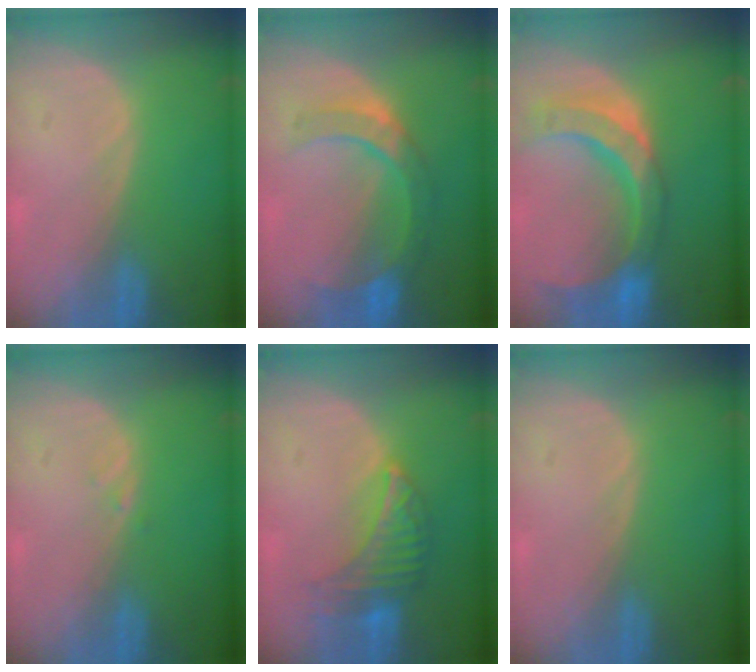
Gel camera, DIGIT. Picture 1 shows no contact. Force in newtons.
{"total": 7.1, "press": 7.0, "slide": 0.8}
{"total": 11.4, "press": 9.6, "slide": 6.0}
{"total": 0.6, "press": 0.6, "slide": 0.1}
{"total": 6.7, "press": 6.5, "slide": 1.7}
{"total": 0.5, "press": 0.0, "slide": 0.5}